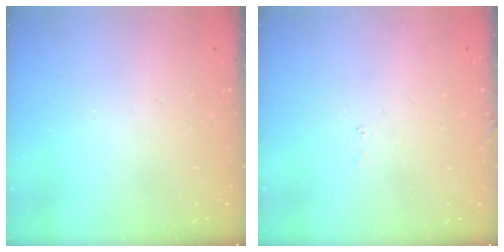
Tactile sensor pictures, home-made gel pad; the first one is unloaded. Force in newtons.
{"total": 3.2, "press": 3.2, "slide": 0.1}